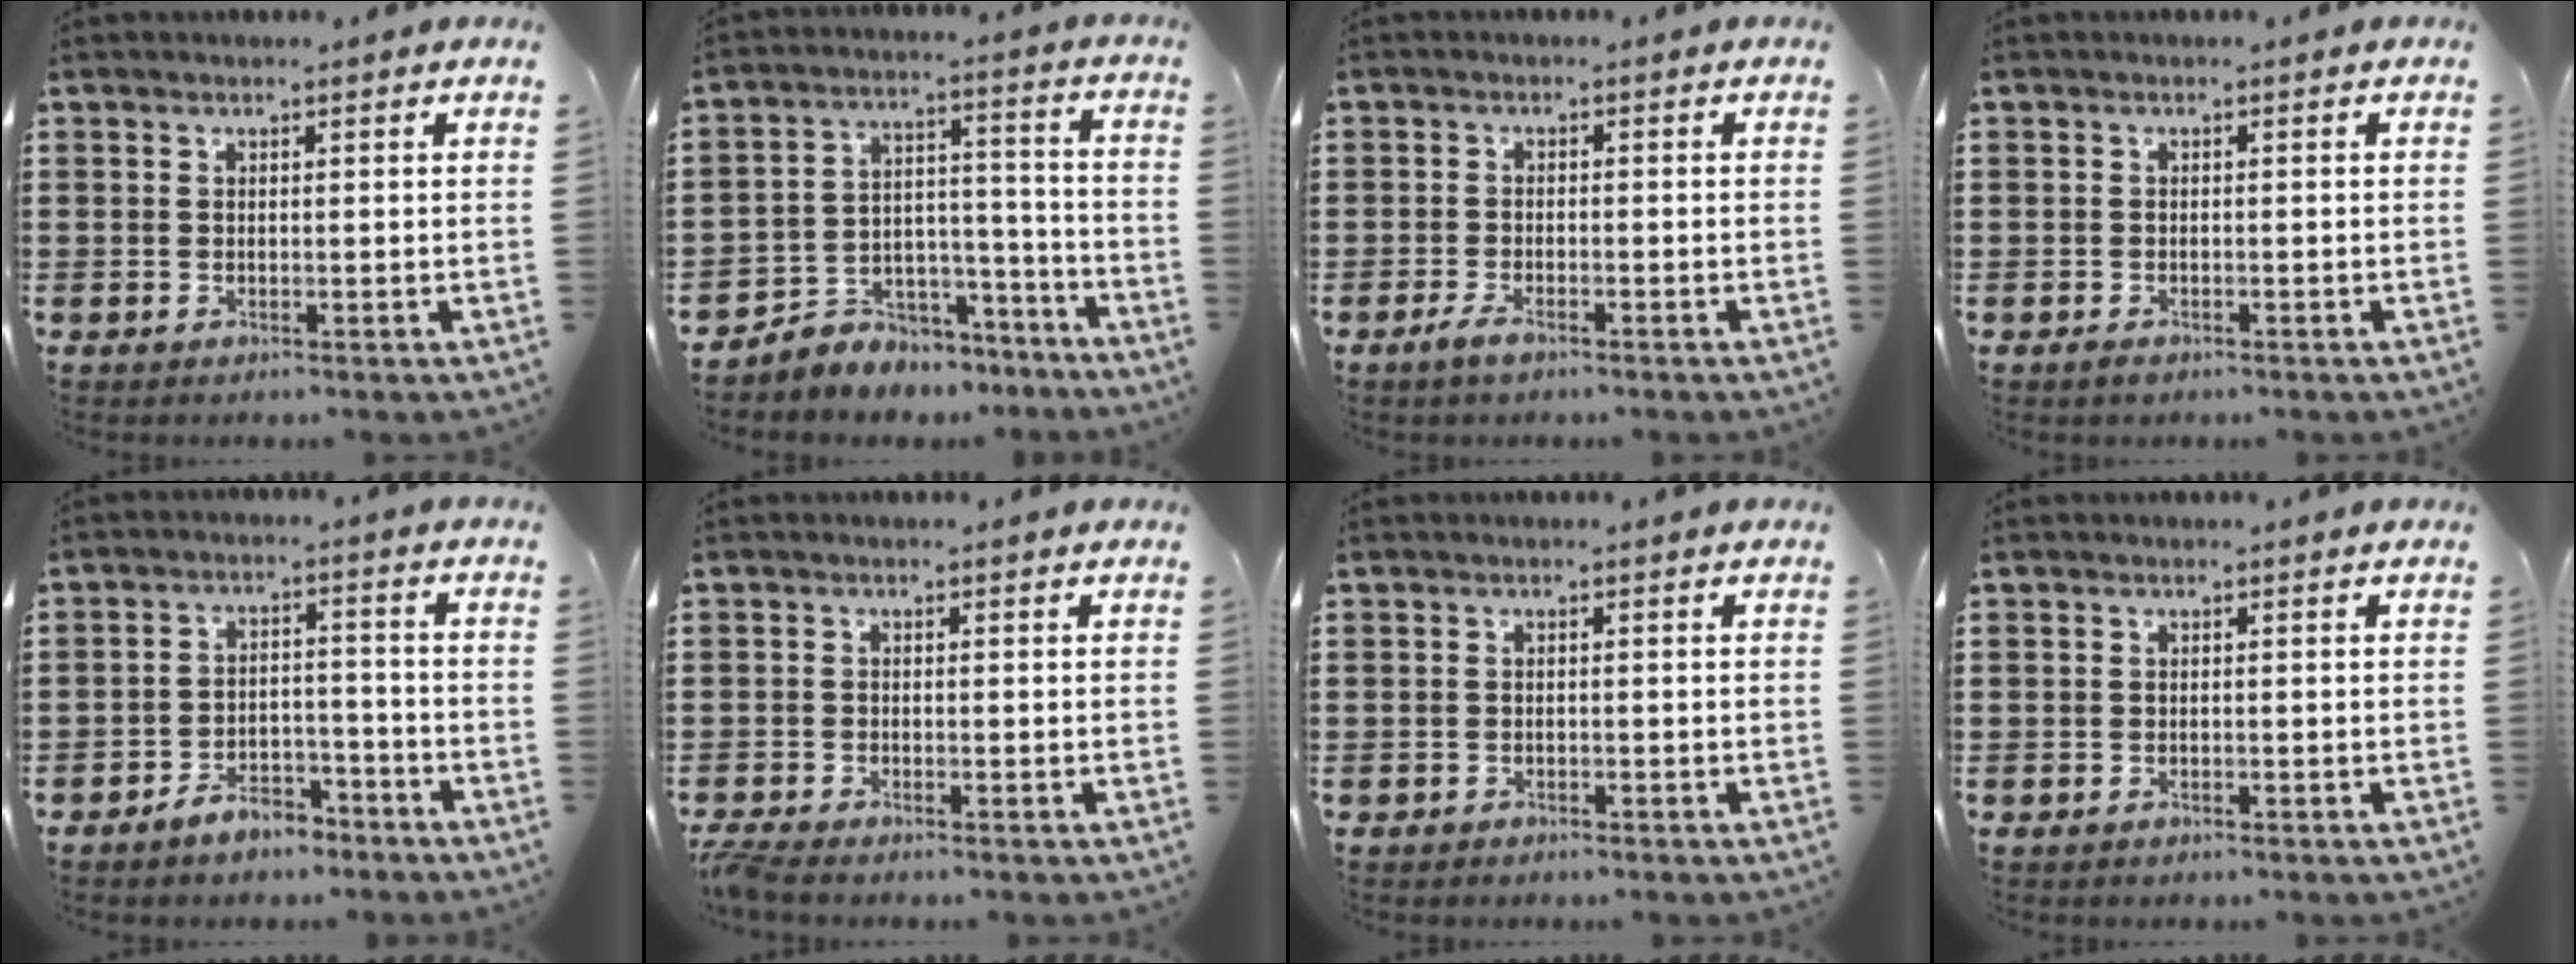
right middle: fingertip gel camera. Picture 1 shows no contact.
{"total": 5.2, "force": [-4.7, 2.2, -0.2], "torque": [0.000, 0.016, -0.096]}
{"total": 3.6, "force": [-2.5, 1.0, 2.4], "torque": [-0.060, -0.001, -0.054]}
{"total": 0.6, "force": [-0.5, 0.2, 0.3], "torque": [-0.007, -0.005, -0.009]}
{"total": 5.0, "force": [-4.6, 1.6, 0.9], "torque": [-0.013, 0.016, -0.091]}
{"total": 1.9, "force": [-1.8, 0.1, 0.7], "torque": [-0.028, -0.006, -0.039]}
{"total": 1.0, "force": [-0.9, 0.4, 0.0], "torque": [-0.002, 0.004, -0.022]}
{"total": 0.7, "force": [-0.6, 0.3, 0.1], "torque": [-0.002, 0.002, -0.014]}